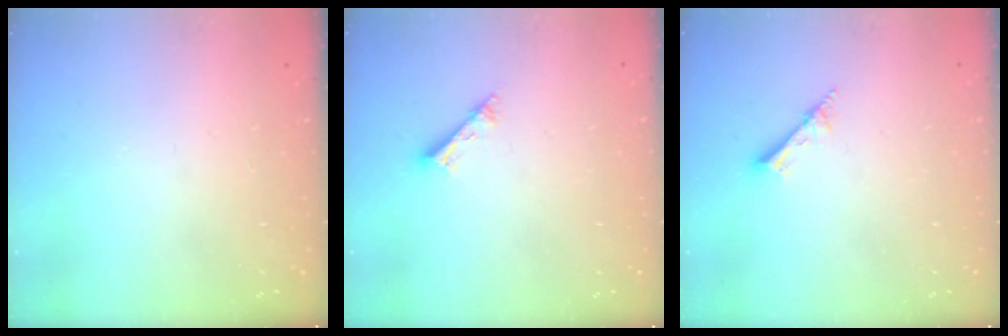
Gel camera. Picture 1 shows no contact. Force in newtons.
{"total": 2.6, "press": 2.6, "slide": 0.1}
{"total": 2.0, "press": 2.0, "slide": 0.1}